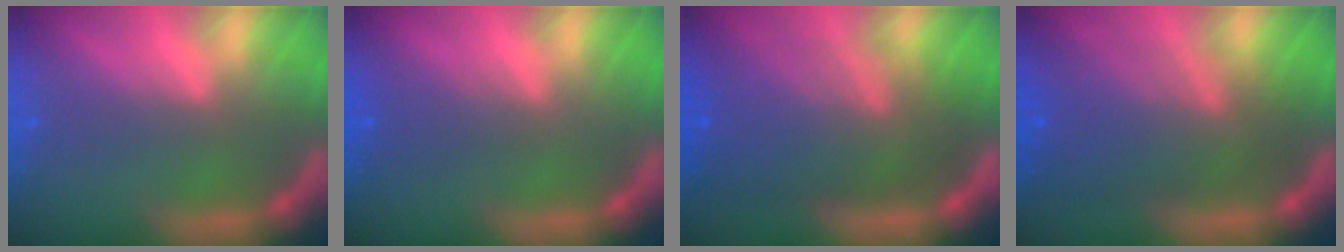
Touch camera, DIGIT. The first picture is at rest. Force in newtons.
{"total": 2.0}
{"total": 9.5}
{"total": 8.5}